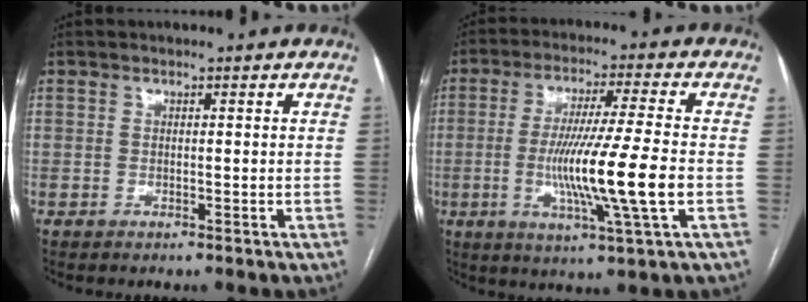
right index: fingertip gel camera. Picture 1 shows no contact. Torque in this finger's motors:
{"motor_torque": [1.55, -0.59, 1.05, 0.21]}